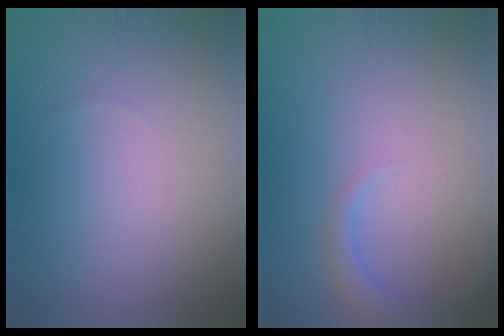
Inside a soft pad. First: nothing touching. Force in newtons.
{"total": 2.4, "press": 2.4, "slide": 0.2}